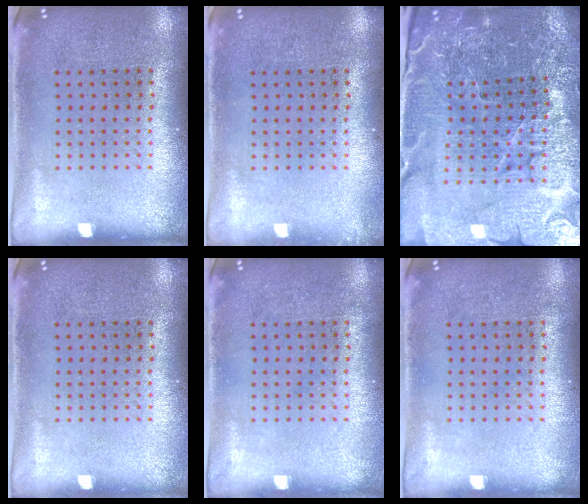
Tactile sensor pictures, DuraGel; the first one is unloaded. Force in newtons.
{"total": 0.7, "press": 0.7, "slide": 0.1}
{"total": 5.2, "press": 5.0, "slide": 1.6}
{"total": 0.0}
{"total": 0.0}
{"total": 0.0}